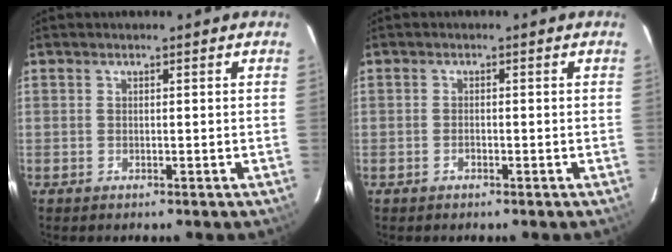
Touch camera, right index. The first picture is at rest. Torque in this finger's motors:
{"motor_torque": [-0.08, -0.01, -0.03, 0.00]}